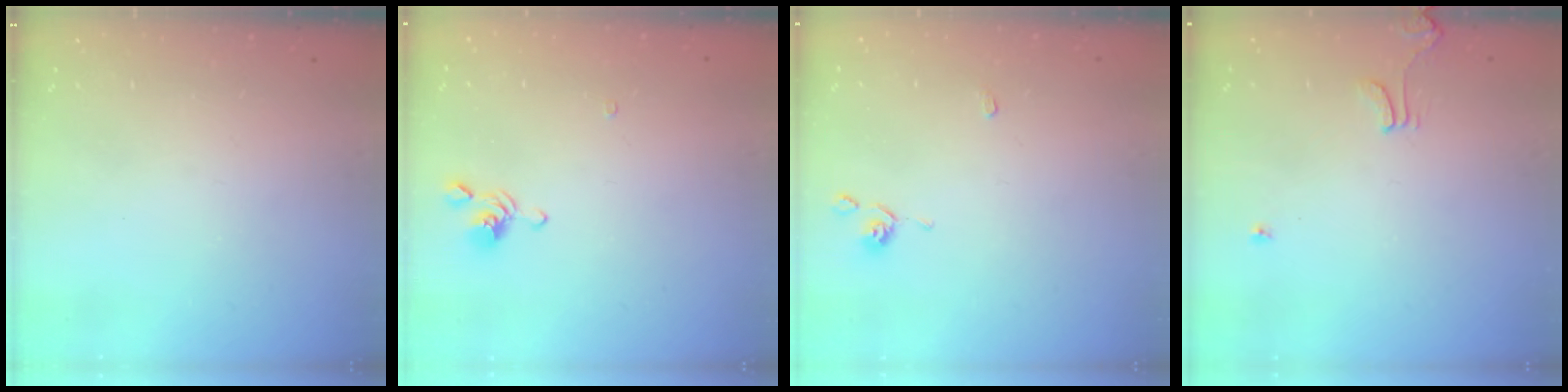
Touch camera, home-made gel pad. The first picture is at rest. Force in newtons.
{"total": 3.8, "press": 3.8, "slide": 0.6}
{"total": 0.9, "press": 0.9, "slide": 0.4}
{"total": 1.7, "press": 1.7, "slide": 0.3}